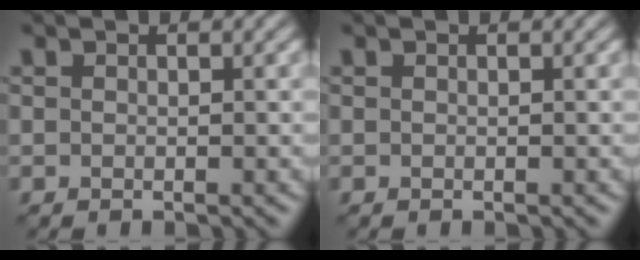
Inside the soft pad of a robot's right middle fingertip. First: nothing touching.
{"total": 0.0}